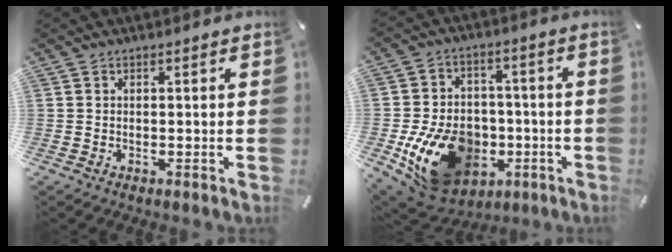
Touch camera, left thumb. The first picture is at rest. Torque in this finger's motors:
{"motor_torque": [2.09, 2.92, 1.15, 0.63, 0.60]}